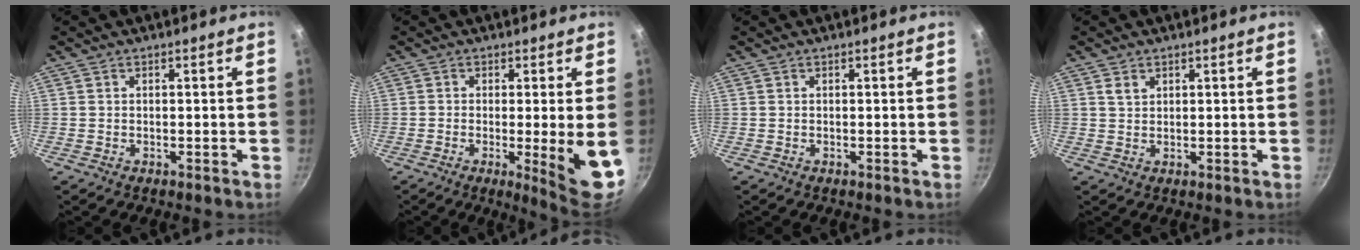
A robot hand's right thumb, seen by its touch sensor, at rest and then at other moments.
{"total": 8.4, "force": [-1.3, 1.0, 8.2], "torque": [-0.111, -0.014, -0.013]}
{"total": 0.0}
{"total": 2.0, "force": [1.1, 1.3, 1.0], "torque": [-0.017, -0.002, 0.021]}